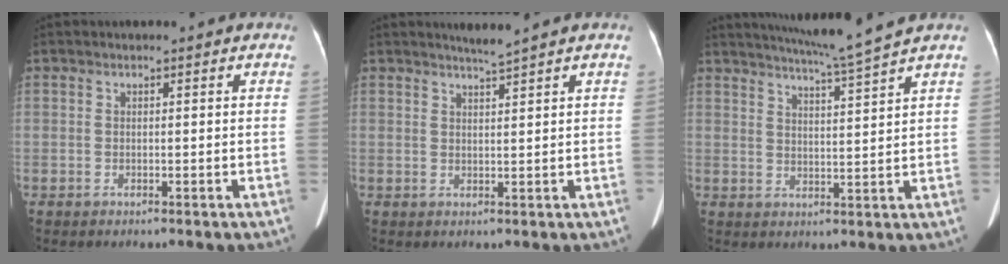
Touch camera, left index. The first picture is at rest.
{"total": 2.1, "force": [1.8, -0.9, 0.5], "torque": [-0.015, -0.008, 0.037]}
{"total": 8.6, "force": [7.6, -2.1, 3.4], "torque": [-0.059, -0.010, 0.117]}